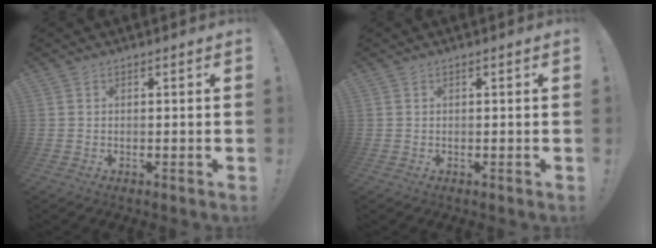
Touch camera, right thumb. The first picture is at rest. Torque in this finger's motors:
{"motor_torque": [-0.56, 0.01, 0.28, -0.18, 0.03]}